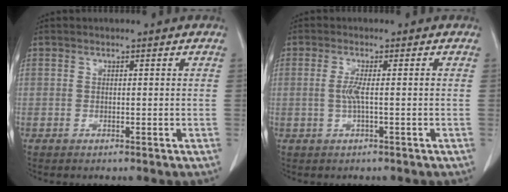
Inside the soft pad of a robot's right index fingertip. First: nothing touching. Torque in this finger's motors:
{"motor_torque": [0.40, -0.01, 0.08, 0.06]}